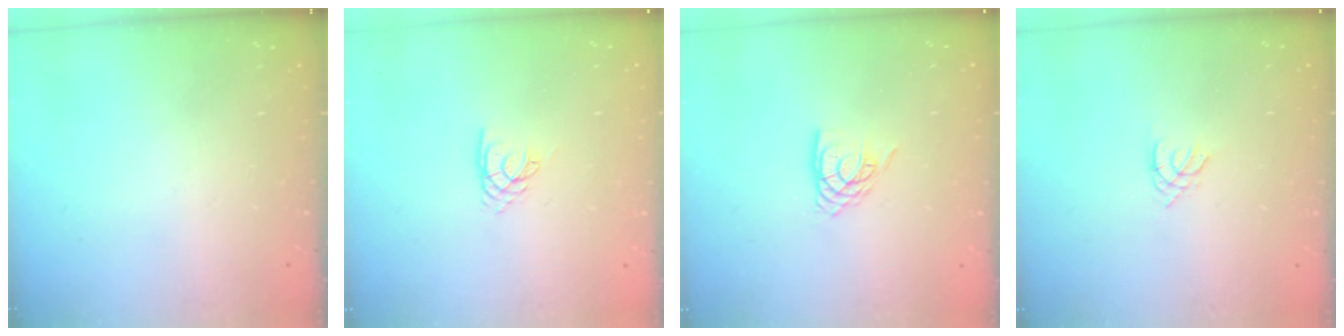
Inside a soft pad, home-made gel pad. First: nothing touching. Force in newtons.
{"total": 2.1, "press": 2.1, "slide": 0.1}
{"total": 7.4, "press": 7.3, "slide": 0.5}
{"total": 1.4, "press": 1.4, "slide": 0.3}